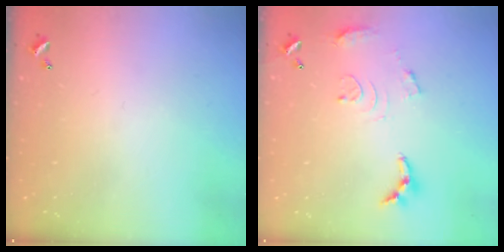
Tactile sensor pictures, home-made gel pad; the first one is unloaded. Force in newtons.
{"total": 10.6, "press": 10.6, "slide": 0.8}